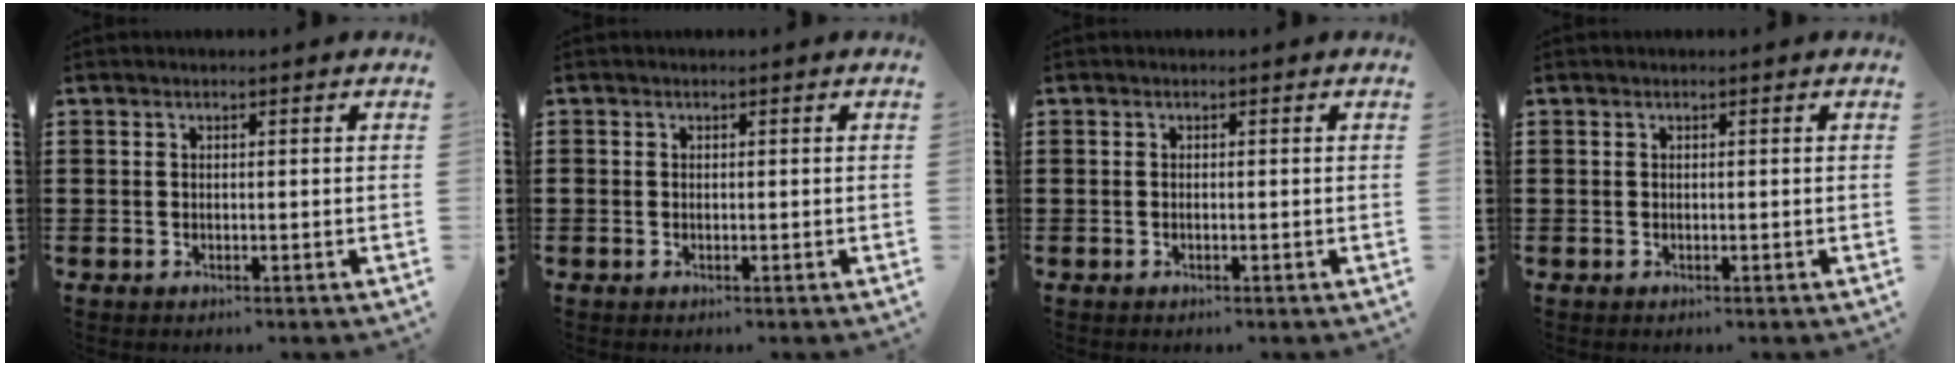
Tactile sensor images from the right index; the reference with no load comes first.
{"total": 0.5, "force": [-0.2, 0.5, 0.1], "torque": [-0.002, 0.003, -0.005]}
{"total": 0.0}
{"total": 0.0}